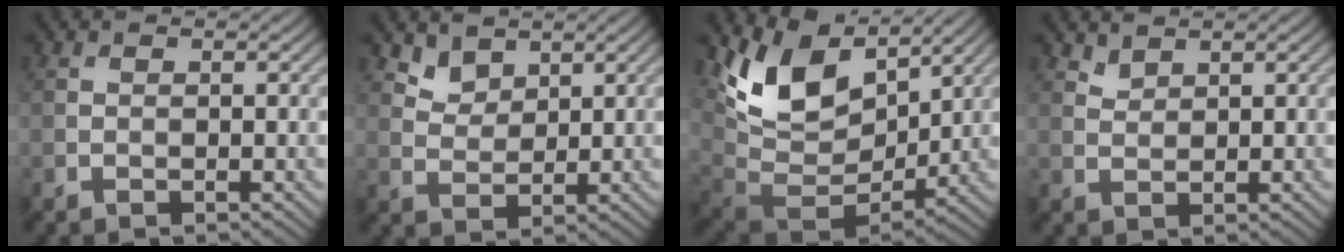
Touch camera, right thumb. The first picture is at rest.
{"total": 3.0, "force": [2.4, 1.6, 0.8], "torque": [-0.025, -0.009, 0.052]}
{"total": 12.7, "force": [6.2, 7.5, 8.1], "torque": [-0.173, 0.009, 0.120]}
{"total": 1.6, "force": [1.4, 0.5, 0.4], "torque": [-0.015, -0.002, 0.035]}